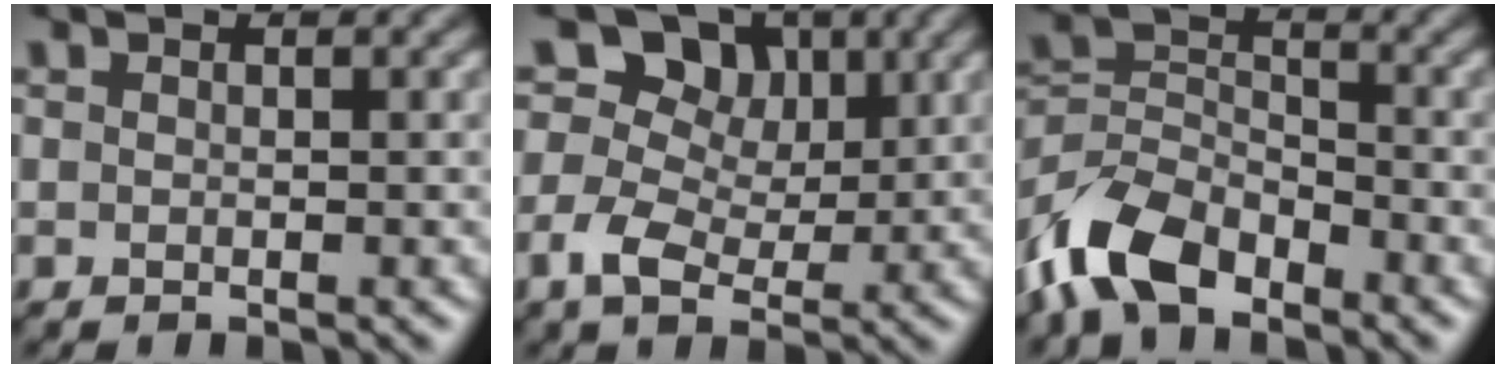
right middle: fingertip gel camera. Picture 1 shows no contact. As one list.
[{"total": 8.6, "force": [2.0, 6.4, 5.5], "torque": [-0.101, 0.017, 0.020]}, {"total": 7.6, "force": [-5.6, 3.7, 3.7], "torque": [-0.078, 0.004, -0.124]}]